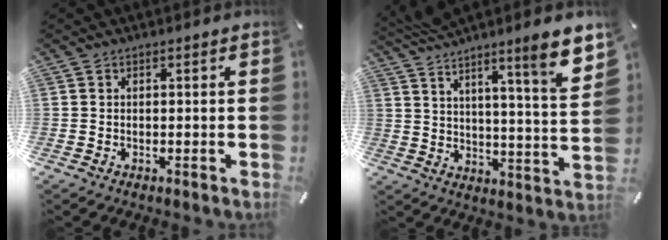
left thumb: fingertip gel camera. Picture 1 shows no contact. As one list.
[{"total": 11.3, "force": [8.6, 0.7, 7.3], "torque": [-0.124, -0.065, 0.139]}]